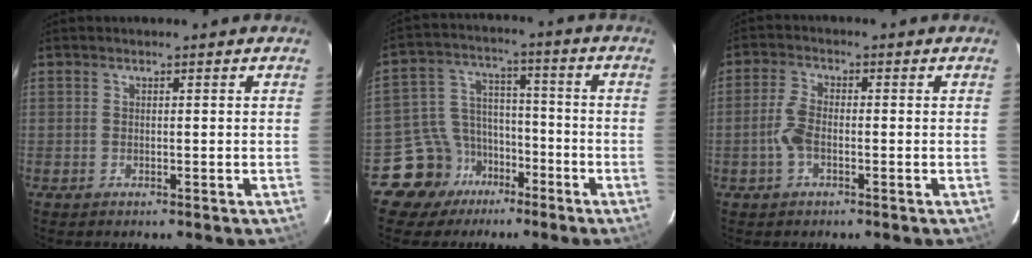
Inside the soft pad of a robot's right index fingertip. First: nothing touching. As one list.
[{"total": 10.4, "force": [-6.8, 7.8, 0.8], "torque": [-0.035, 0.049, -0.111]}, {"total": 4.3, "force": [-1.3, 2.1, 3.5], "torque": [-0.083, 0.006, -0.025]}]